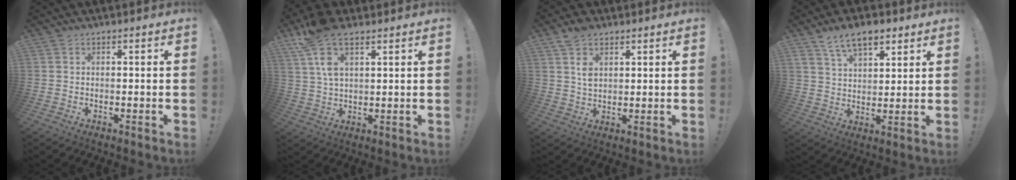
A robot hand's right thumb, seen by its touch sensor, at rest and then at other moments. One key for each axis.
{"total": 10.7, "fx": 5.8, "fy": 4.9, "fz": 7.5, "tx": -0.139, "ty": -0.021, "tz": 0.112}
{"total": 5.8, "fx": 3.2, "fy": 3.5, "fz": 3.4, "tx": -0.049, "ty": -0.016, "tz": 0.059}
{"total": 10.0, "fx": 6.5, "fy": 5.1, "fz": 5.7, "tx": -0.084, "ty": -0.026, "tz": 0.120}